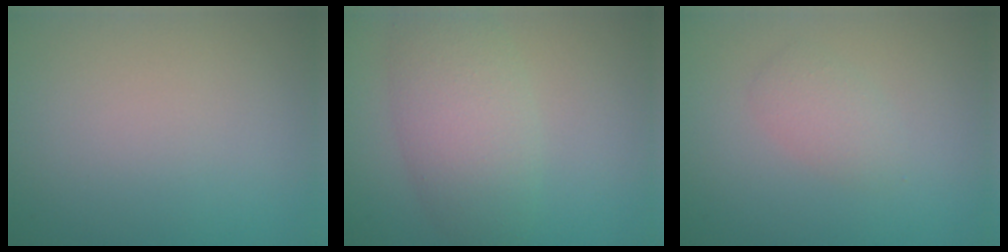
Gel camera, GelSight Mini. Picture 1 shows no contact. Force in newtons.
{"total": 5.1, "press": 5.1, "slide": 0.2}
{"total": 1.7, "press": 1.7, "slide": 0.1}